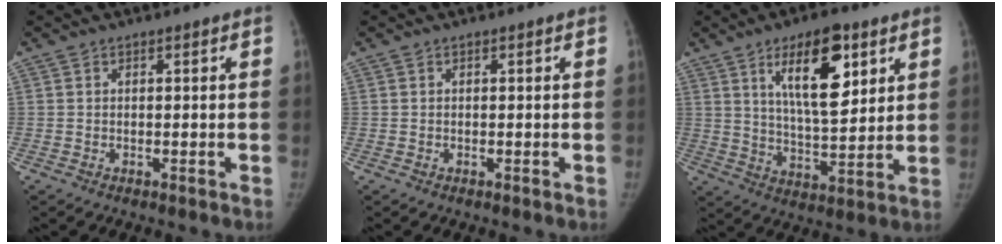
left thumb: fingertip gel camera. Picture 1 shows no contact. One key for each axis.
{"total": 0.0}
{"total": 14.3, "fx": 6.5, "fy": 5.6, "fz": 11.5, "tx": -0.151, "ty": -0.037, "tz": 0.108}